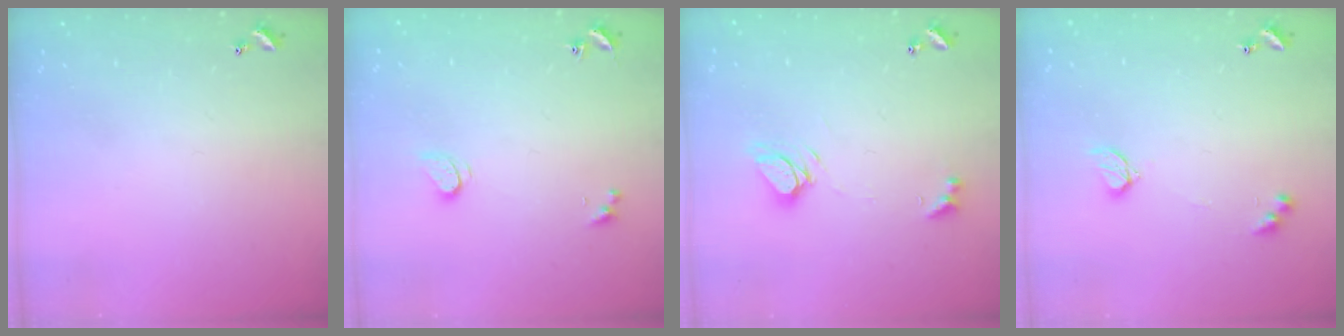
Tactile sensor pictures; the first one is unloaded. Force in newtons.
{"total": 1.4, "press": 1.4, "slide": 0.4}
{"total": 7.2, "press": 7.2, "slide": 0.7}
{"total": 3.7, "press": 3.7, "slide": 0.5}